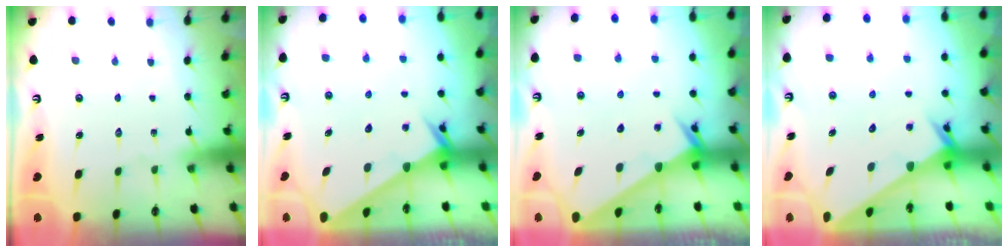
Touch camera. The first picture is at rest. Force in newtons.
{"total": 2.3, "press": 2.3, "slide": 0.1}
{"total": 2.3, "press": 2.3, "slide": 0.1}
{"total": 2.3, "press": 2.3, "slide": 0.1}